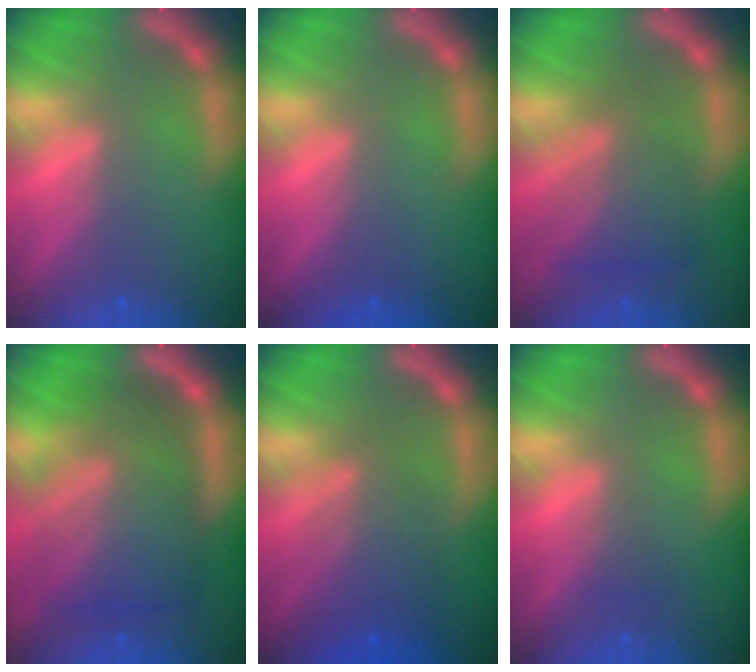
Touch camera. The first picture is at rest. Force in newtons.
{"total": 0.0}
{"total": 5.5}
{"total": 10.0}
{"total": 5.6}
{"total": 1.0}